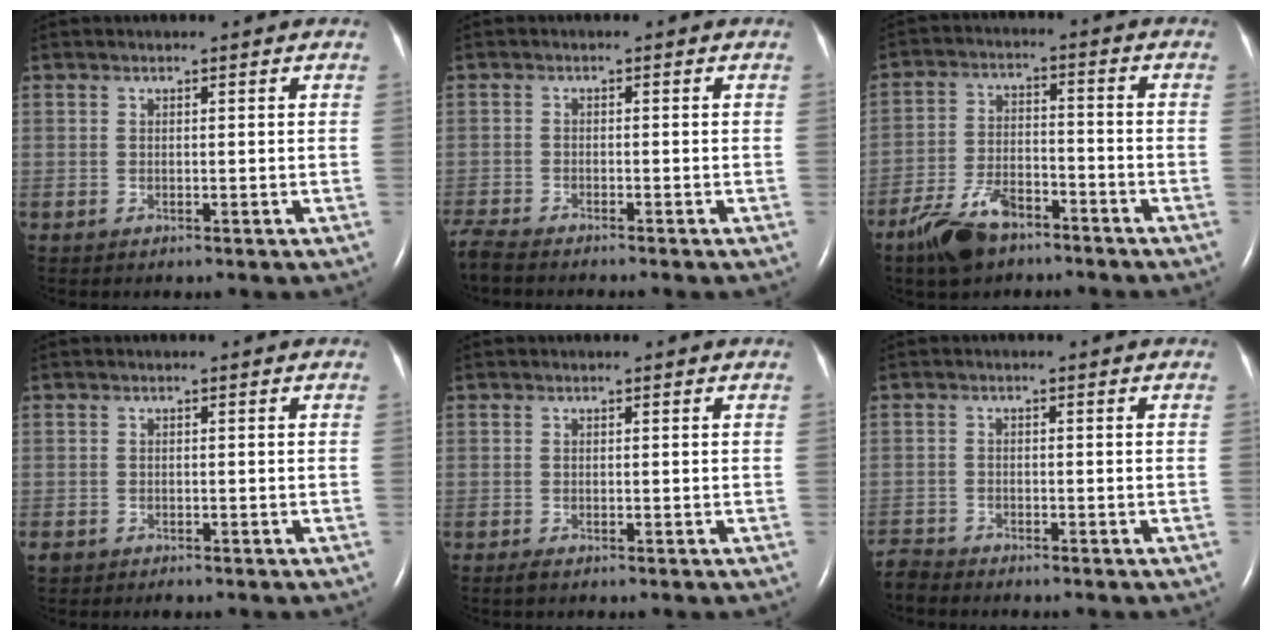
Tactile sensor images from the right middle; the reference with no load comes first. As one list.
[{"total": 4.7, "force": [-4.3, -0.1, 1.7], "torque": [-0.034, -0.019, -0.077]}, {"total": 9.0, "force": [-6.4, 3.7, 5.2], "torque": [-0.109, -0.006, -0.117]}, {"total": 2.3, "force": [-1.7, 1.1, 1.0], "torque": [-0.021, -0.006, -0.024]}, {"total": 0.5, "force": [-0.4, 0.0, 0.4], "torque": [-0.013, -0.004, -0.006]}, {"total": 2.7, "force": [-2.7, 0.0, -0.3], "torque": [0.001, -0.016, -0.052]}]